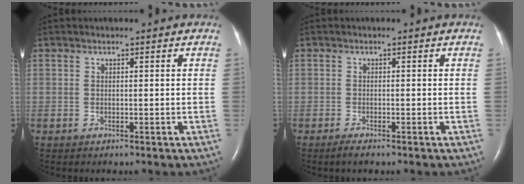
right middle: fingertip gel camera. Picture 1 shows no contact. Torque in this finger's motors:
{"motor_torque": [0.17, -0.13, -0.06, 0.00]}